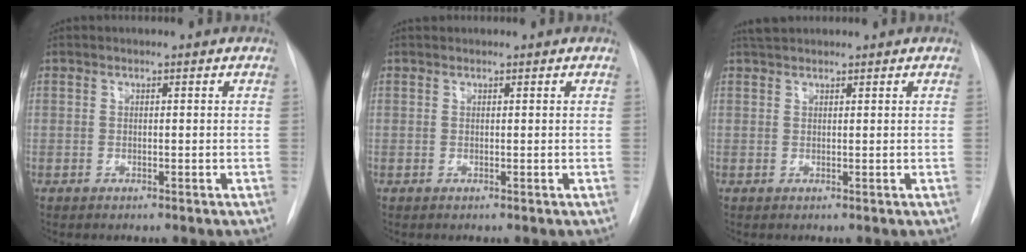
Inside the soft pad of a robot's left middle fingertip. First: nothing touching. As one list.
[{"total": 0.6, "force": [0.6, 0.2, 0.0], "torque": [-0.006, 0.015, 0.012]}, {"total": 2.4, "force": [2.2, 0.6, 0.7], "torque": [-0.014, 0.020, 0.039]}]